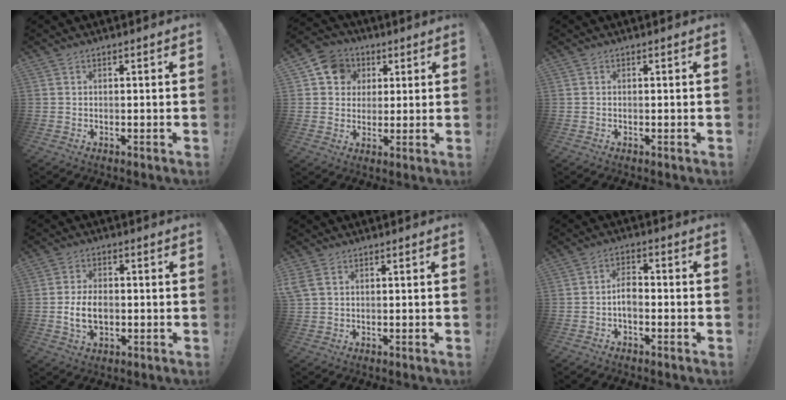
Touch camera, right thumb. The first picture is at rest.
{"total": 10.1, "force": [3.1, 9.1, 3.2], "torque": [-0.039, -0.005, 0.064]}
{"total": 0.0}
{"total": 7.8, "force": [-1.2, 5.0, 5.8], "torque": [-0.101, -0.002, -0.024]}
{"total": 3.2, "force": [1.4, 1.8, 2.2], "torque": [-0.049, -0.001, 0.026]}
{"total": 4.7, "force": [-1.1, 2.8, 3.6], "torque": [-0.065, 0.002, -0.022]}